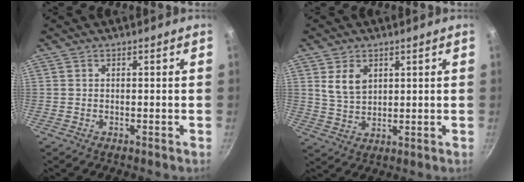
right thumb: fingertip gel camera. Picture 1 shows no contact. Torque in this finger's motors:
{"motor_torque": [0.57, 1.19, 0.89, 0.03, 0.17]}